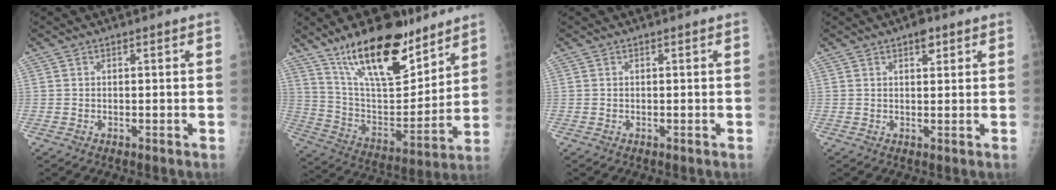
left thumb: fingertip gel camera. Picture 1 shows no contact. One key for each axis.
{"total": 22.2, "fx": 15.1, "fy": 8.4, "fz": 13.9, "tx": -0.187, "ty": -0.079, "tz": 0.266}
{"total": 0.0}
{"total": 2.8, "fx": 1.7, "fy": 1.4, "fz": 1.7, "tx": -0.012, "ty": -0.007, "tz": 0.023}